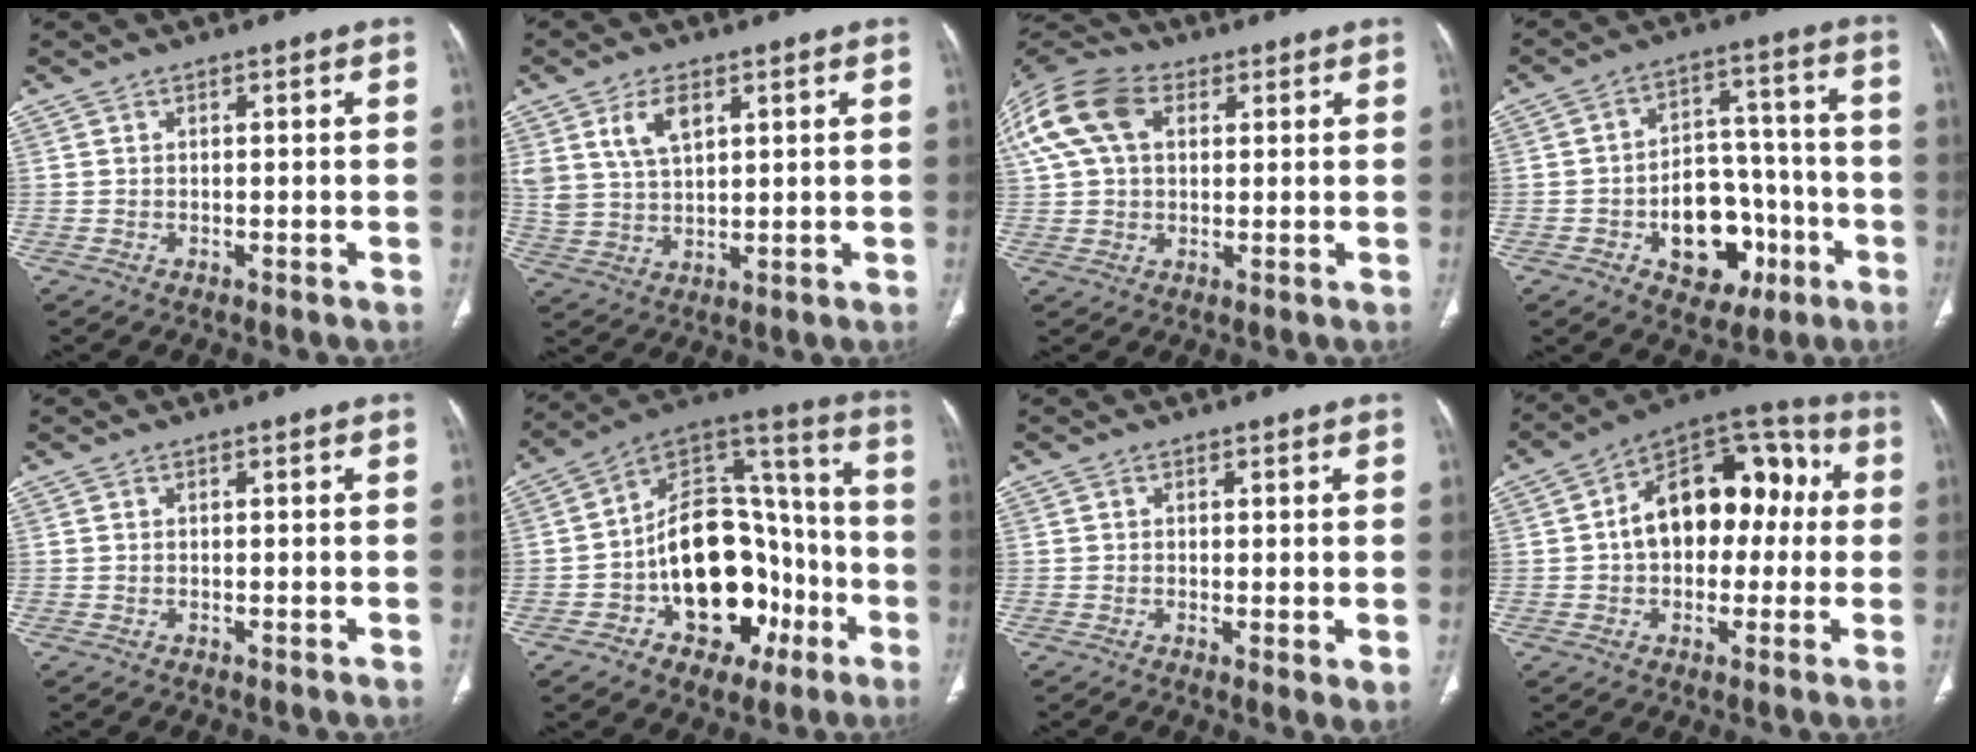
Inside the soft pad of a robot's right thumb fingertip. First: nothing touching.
{"total": 7.6, "force": [3.6, 4.1, 5.3], "torque": [-0.094, -0.013, 0.078]}
{"total": 18.0, "force": [6.2, 12.0, 11.9], "torque": [-0.278, 0.040, 0.111]}
{"total": 15.3, "force": [-5.5, 10.4, 9.8], "torque": [-0.092, 0.053, -0.069]}
{"total": 0.0}
{"total": 23.9, "force": [-6.8, 15.5, 16.8], "torque": [-0.207, 0.066, -0.092]}
{"total": 2.9, "force": [-0.1, 0.9, 2.7], "torque": [-0.050, -0.014, -0.004]}
{"total": 18.5, "force": [1.5, 11.8, 14.1], "torque": [-0.168, 0.053, 0.016]}